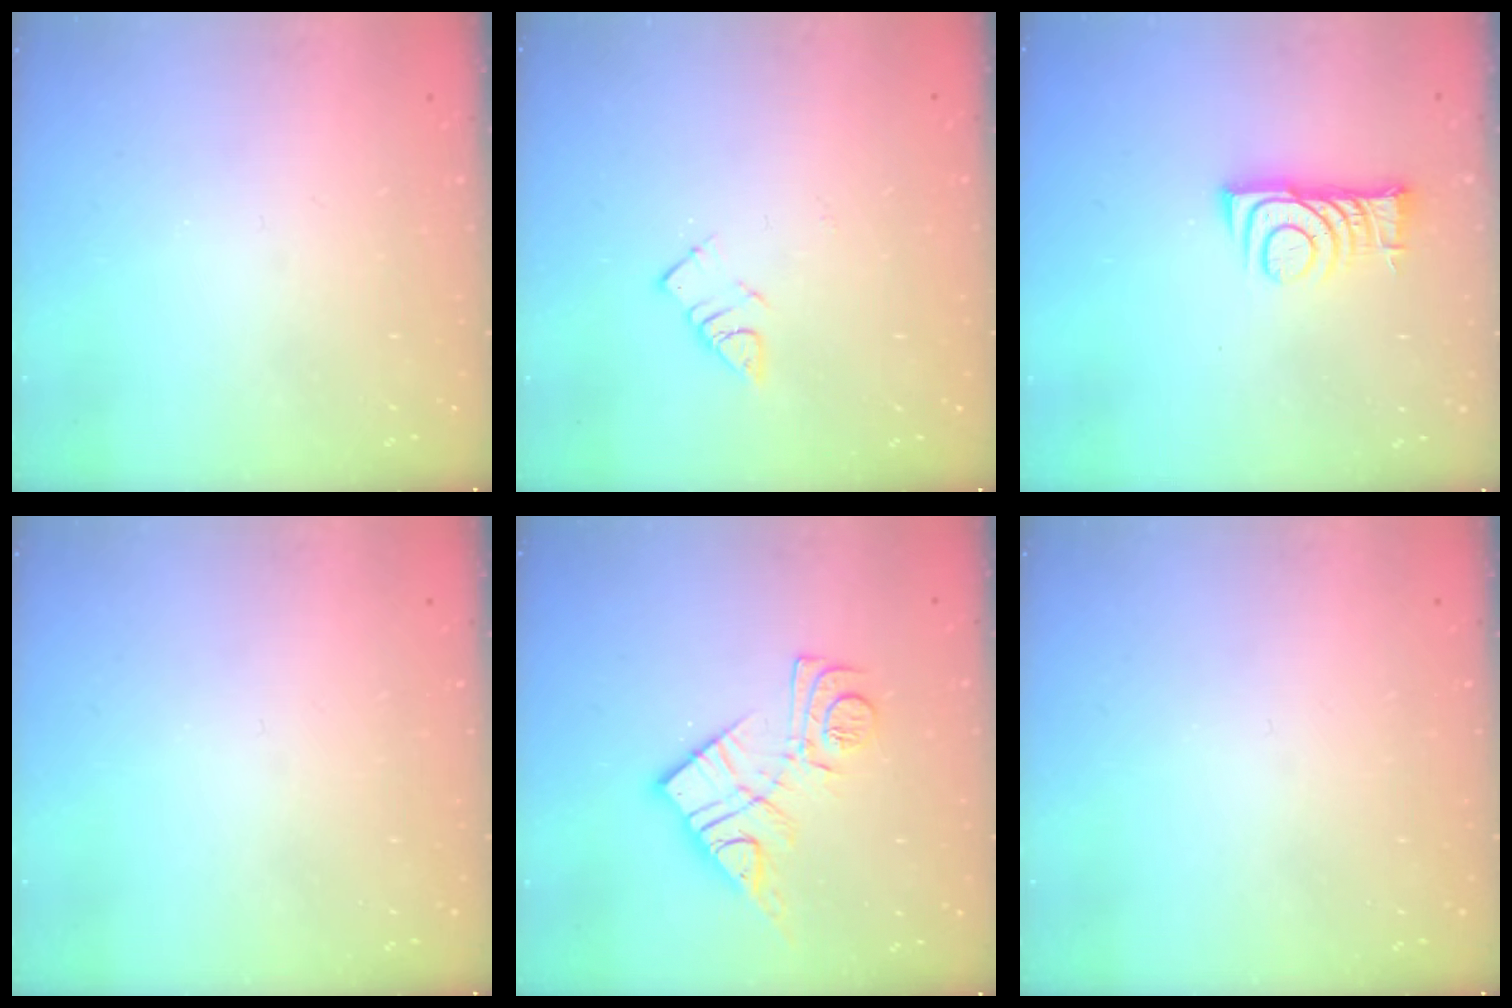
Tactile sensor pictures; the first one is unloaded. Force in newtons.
{"total": 4.6, "press": 4.6, "slide": 0.2}
{"total": 8.3, "press": 8.3, "slide": 0.8}
{"total": 0.0}
{"total": 13.5, "press": 13.5, "slide": 0.8}
{"total": 0.0}